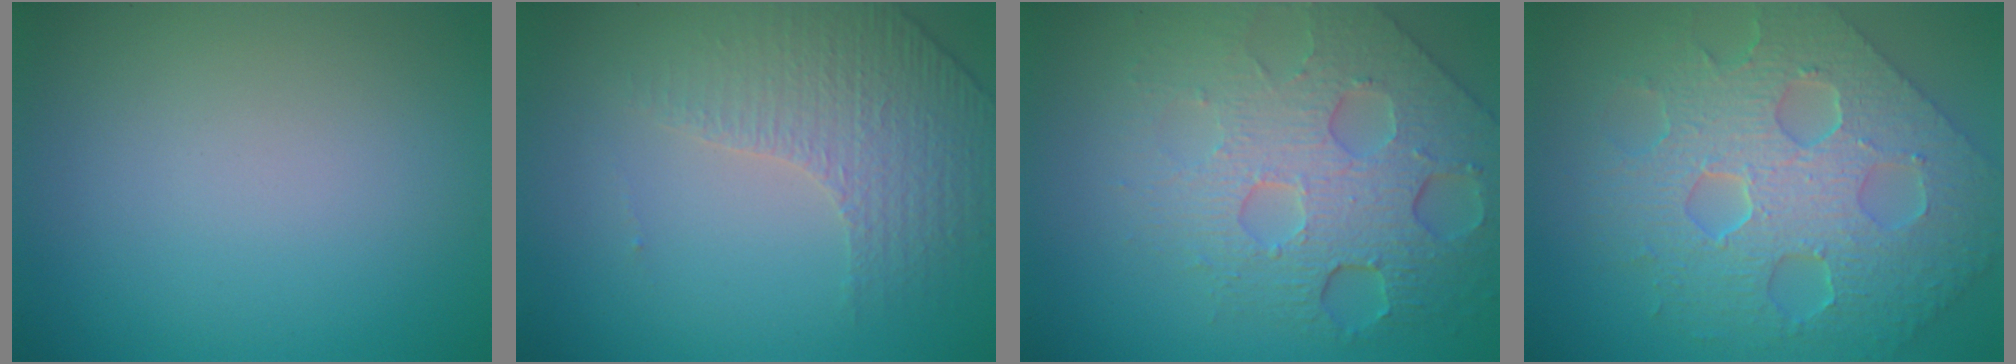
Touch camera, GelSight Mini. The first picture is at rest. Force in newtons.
{"total": 4.4, "press": 3.0, "slide": 3.3}
{"total": 8.2, "press": 5.4, "slide": 6.1}
{"total": 8.4, "press": 6.7, "slide": 5.0}